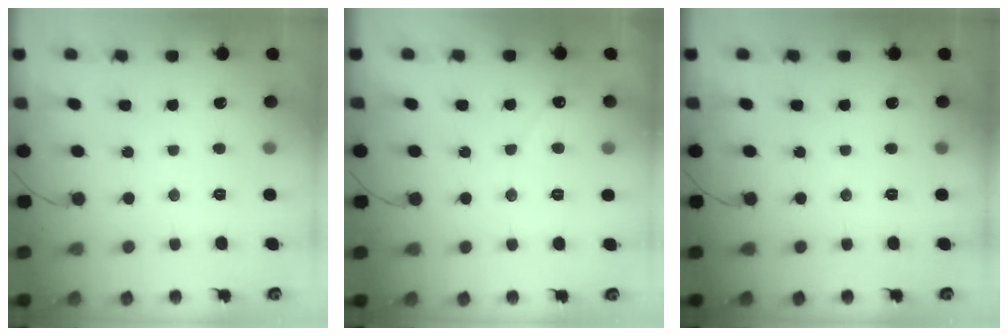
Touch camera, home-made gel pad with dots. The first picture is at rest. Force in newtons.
{"total": 2.4, "press": 2.4, "slide": 0.1}
{"total": 0.0}